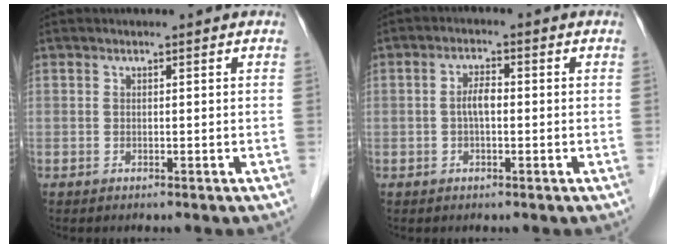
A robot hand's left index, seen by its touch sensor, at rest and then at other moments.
{"total": 2.8, "force": [-0.6, 0.9, 2.5], "torque": [-0.048, 0.006, -0.012]}